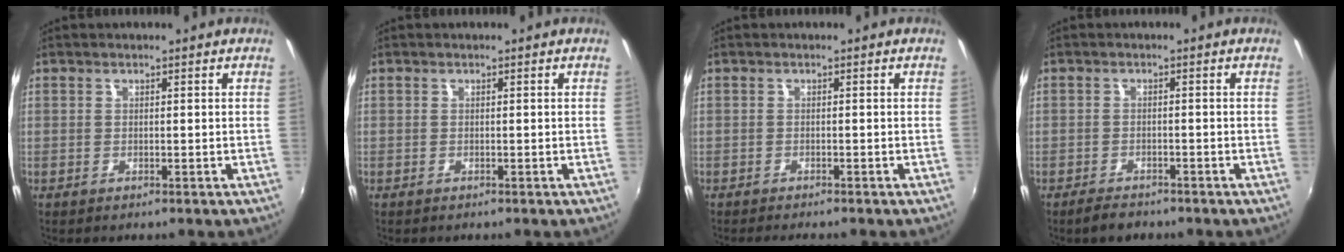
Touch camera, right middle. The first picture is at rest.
{"total": 0.0}
{"total": 2.9, "force": [-2.6, 0.3, 1.2], "torque": [-0.026, -0.017, -0.043]}
{"total": 3.2, "force": [-2.7, 1.2, 1.2], "torque": [-0.036, -0.003, -0.046]}